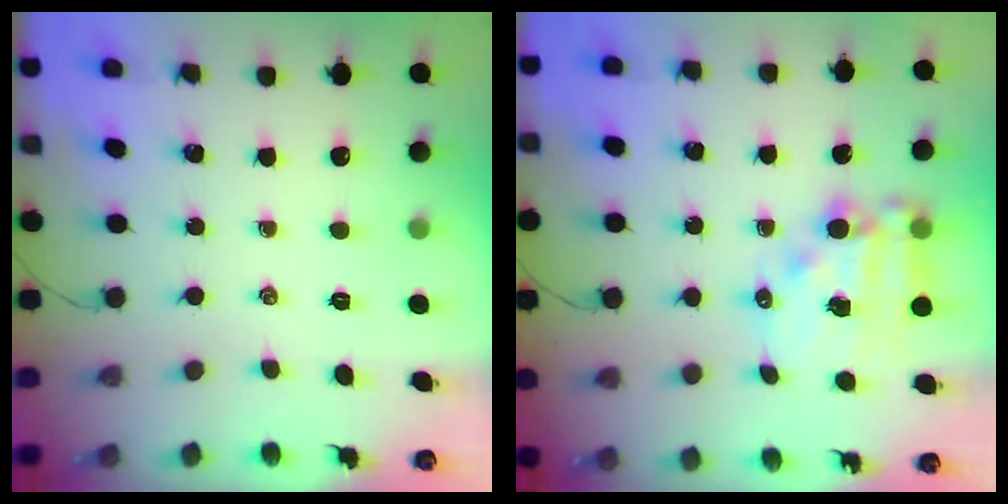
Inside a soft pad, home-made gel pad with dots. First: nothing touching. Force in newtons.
{"total": 13.8, "press": 13.4, "slide": 3.3}